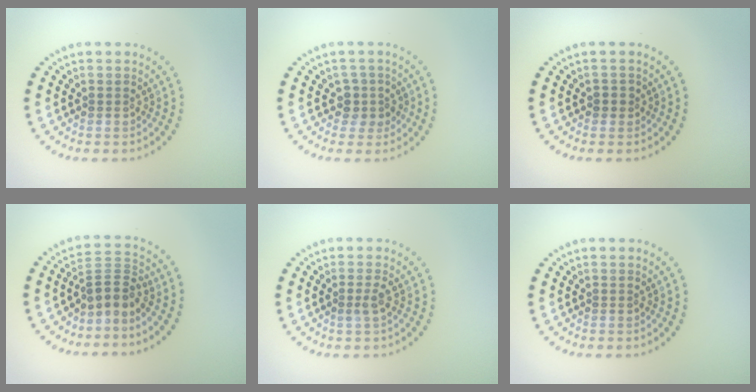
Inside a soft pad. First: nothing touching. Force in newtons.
{"total": 1.9, "press": 1.6, "slide": 1.1}
{"total": 1.0, "press": 0.8, "slide": 0.5}
{"total": 2.8, "press": 2.0, "slide": 1.9}
{"total": 1.1, "press": 0.9, "slide": 0.7}
{"total": 0.0}